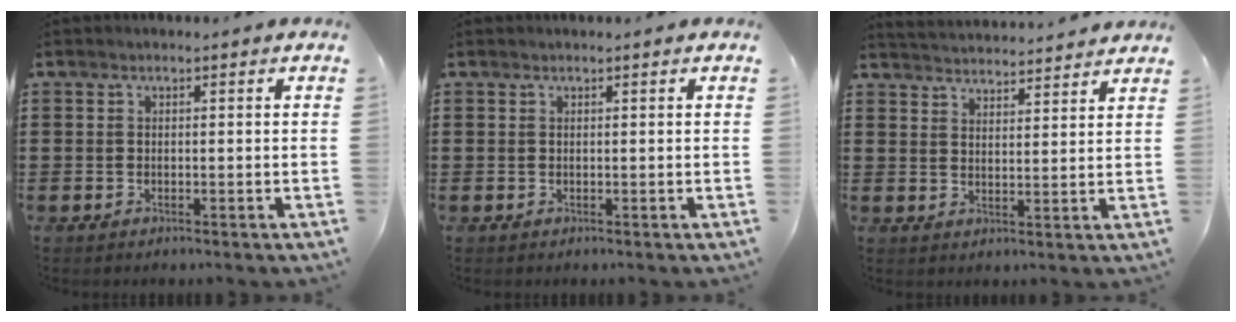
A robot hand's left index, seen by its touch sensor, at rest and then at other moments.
{"total": 0.0}
{"total": 3.5, "force": [3.5, -0.4, -0.1], "torque": [-0.010, -0.020, 0.062]}